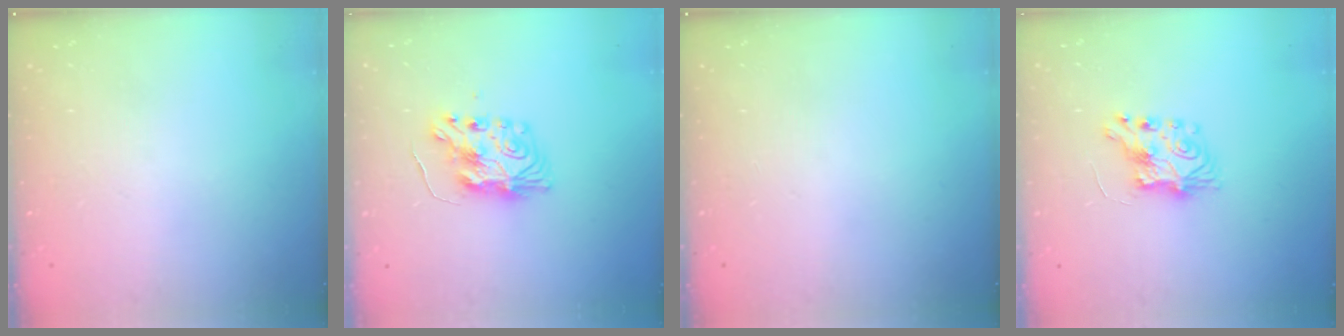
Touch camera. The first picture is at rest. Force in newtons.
{"total": 9.0, "press": 9.0, "slide": 0.9}
{"total": 0.0}
{"total": 7.5, "press": 7.5, "slide": 0.2}